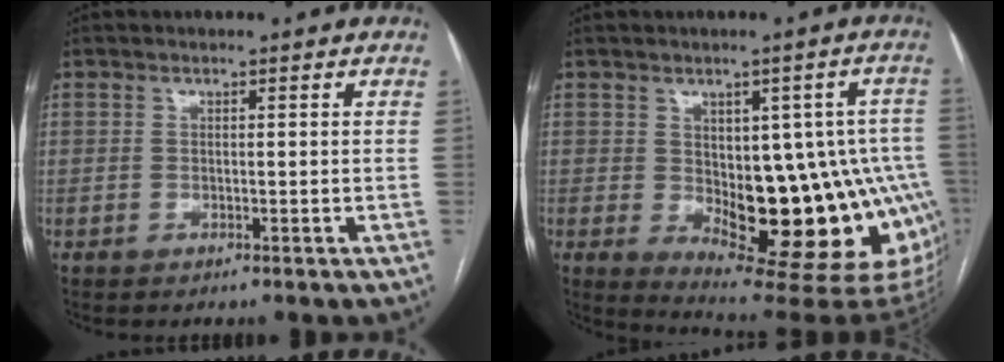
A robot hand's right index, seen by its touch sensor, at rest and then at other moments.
{"total": 19.5, "force": [-3.0, 7.5, 17.8], "torque": [-0.164, 0.018, -0.012]}